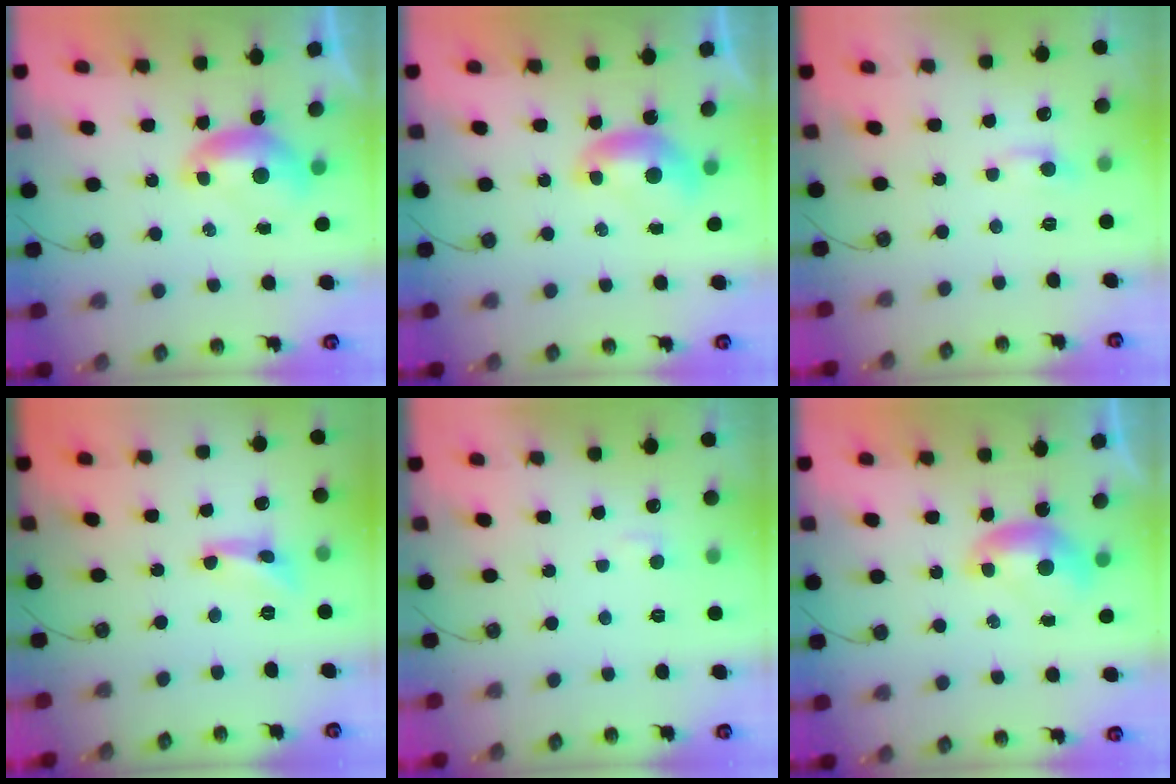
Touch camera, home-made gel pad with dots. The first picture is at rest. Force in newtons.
{"total": 0.0}
{"total": 1.2, "press": 0.9, "slide": 0.7}
{"total": 2.5, "press": 2.5, "slide": 0.2}
{"total": 2.5, "press": 2.4, "slide": 0.5}
{"total": 0.0}